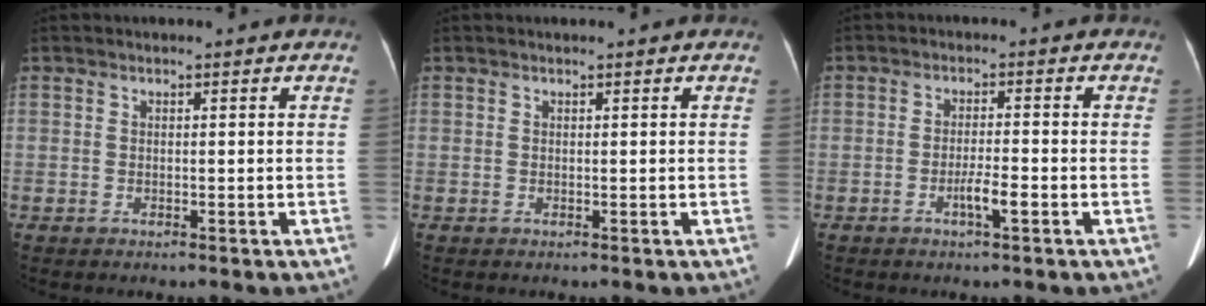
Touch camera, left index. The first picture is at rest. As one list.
[{"total": 0.0}, {"total": 3.0, "force": [-1.5, 0.2, 2.6], "torque": [-0.049, 0.000, -0.027]}]